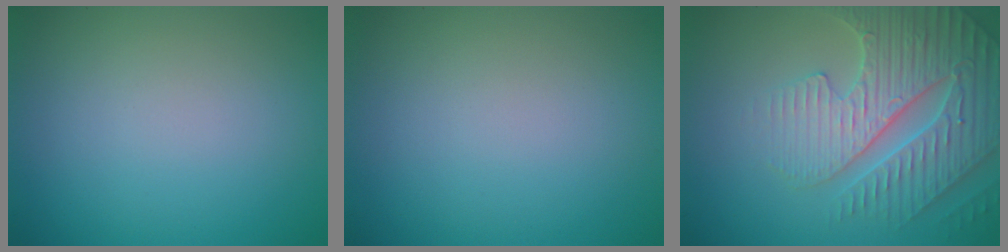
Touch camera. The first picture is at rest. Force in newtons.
{"total": 0.0}
{"total": 5.3, "press": 5.1, "slide": 1.4}